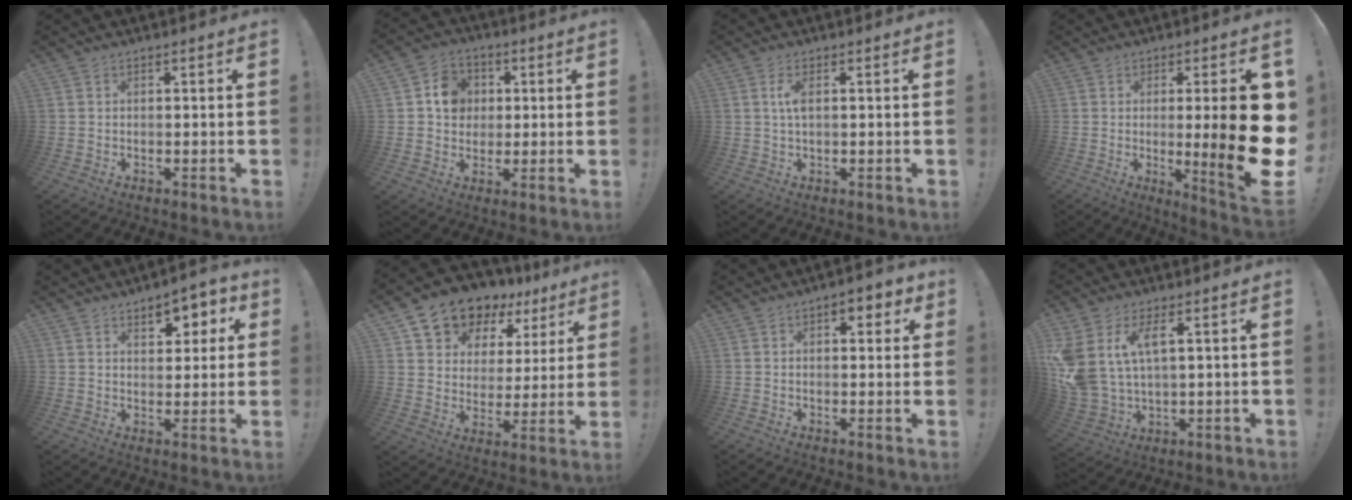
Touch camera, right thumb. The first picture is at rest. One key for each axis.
{"total": 10.5, "fx": 2.0, "fy": 9.5, "fz": 4.1, "tx": -0.051, "ty": 0.003, "tz": 0.044}
{"total": 3.3, "fx": 0.5, "fy": 1.2, "fz": 3.1, "tx": -0.062, "ty": -0.002, "tz": 0.003}
{"total": 19.6, "fx": -0.5, "fy": 3.0, "fz": 19.3, "tx": -0.260, "ty": -0.017, "tz": -0.001}
{"total": 7.4, "fx": 3.9, "fy": 4.6, "fz": 4.3, "tx": -0.034, "ty": -0.025, "tz": 0.062}
{"total": 11.6, "fx": 9.2, "fy": 6.4, "fz": 3.0, "tx": -0.064, "ty": -0.072, "tz": 0.169}
{"total": 4.7, "fx": 2.0, "fy": 2.6, "fz": 3.4, "tx": -0.029, "ty": -0.007, "tz": 0.028}
{"total": 10.4, "fx": 5.0, "fy": 5.4, "fz": 7.3, "tx": -0.164, "ty": -0.018, "tz": 0.097}